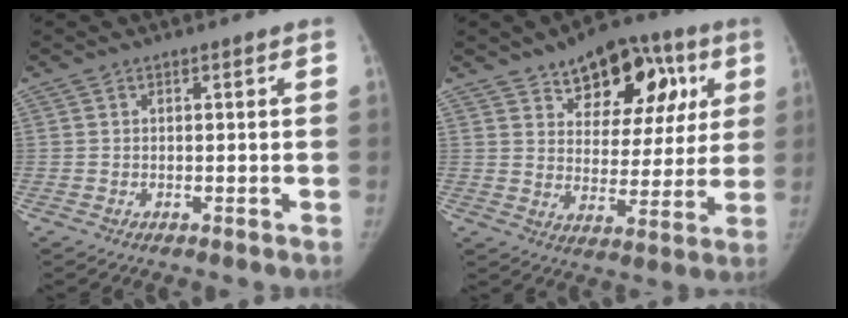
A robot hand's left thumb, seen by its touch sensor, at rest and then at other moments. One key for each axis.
{"total": 18.0, "fx": 9.0, "fy": 10.7, "fz": 11.4, "tx": -0.097, "ty": -0.016, "tz": 0.127}